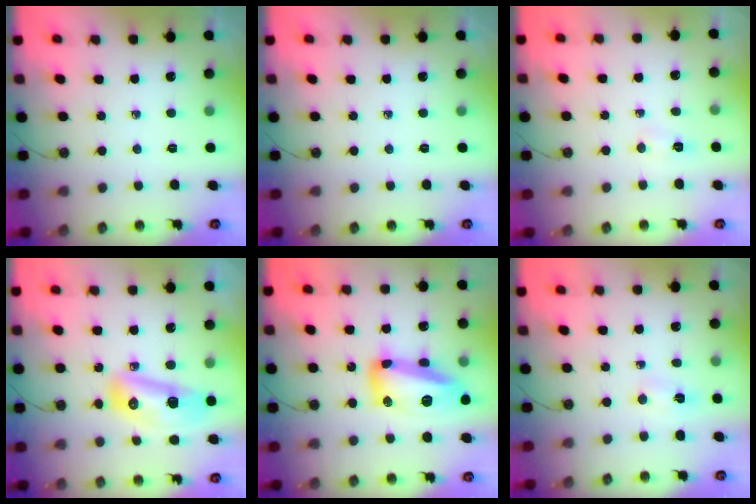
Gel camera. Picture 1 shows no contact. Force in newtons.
{"total": 0.0}
{"total": 2.9, "press": 2.9, "slide": 0.4}
{"total": 13.5, "press": 13.4, "slide": 1.8}
{"total": 15.6, "press": 15.6, "slide": 1.2}
{"total": 2.1, "press": 1.8, "slide": 1.0}